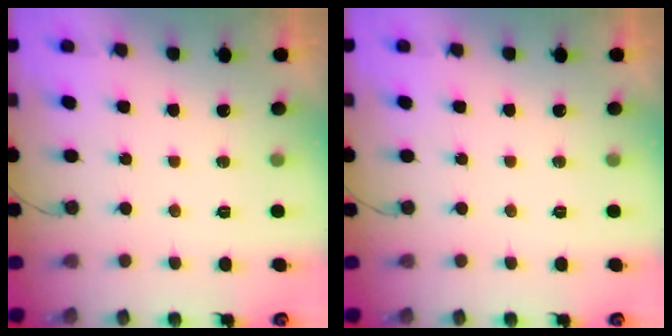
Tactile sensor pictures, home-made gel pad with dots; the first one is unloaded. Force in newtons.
{"total": 0.0}